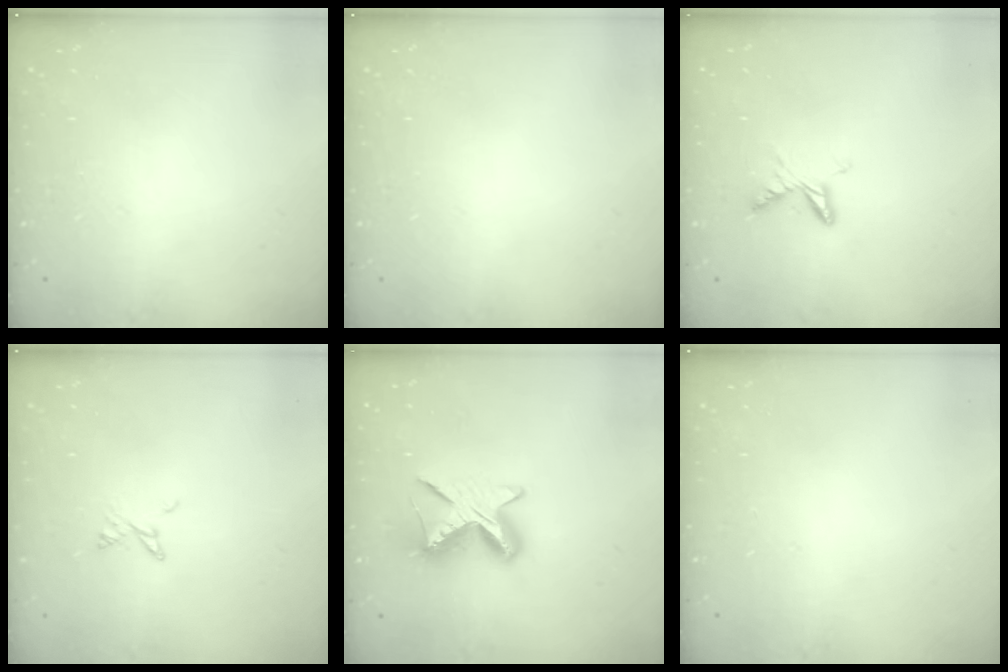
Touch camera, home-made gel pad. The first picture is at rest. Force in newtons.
{"total": 0.0}
{"total": 6.1, "press": 6.1, "slide": 0.6}
{"total": 3.6, "press": 3.5, "slide": 0.5}
{"total": 9.3, "press": 9.3, "slide": 0.8}
{"total": 0.0}